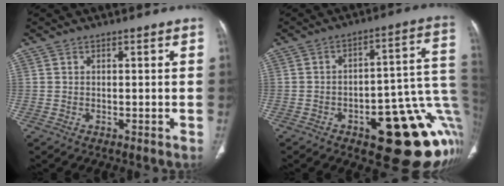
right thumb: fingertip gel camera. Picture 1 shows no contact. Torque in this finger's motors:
{"motor_torque": [2.90, 1.93, 1.23, -1.54, 0.43]}